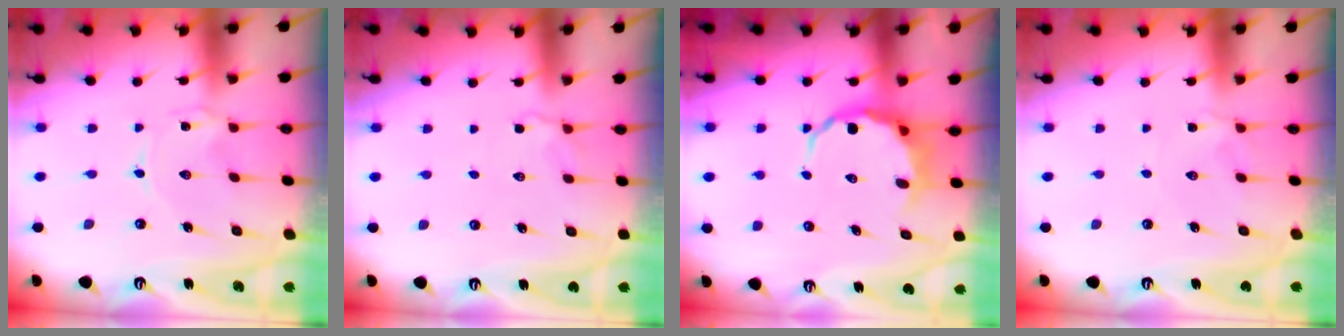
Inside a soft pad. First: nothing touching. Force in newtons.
{"total": 3.4, "press": 3.0, "slide": 1.7}
{"total": 5.8, "press": 5.5, "slide": 1.9}
{"total": 2.8, "press": 2.8, "slide": 0.4}